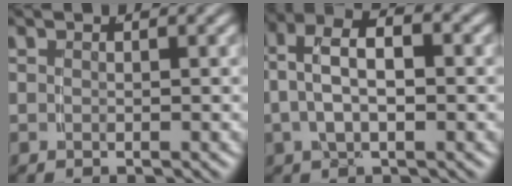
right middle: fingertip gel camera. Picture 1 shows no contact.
{"total": 6.6, "force": [1.1, 4.0, 5.1], "torque": [-0.089, 0.008, 0.009]}